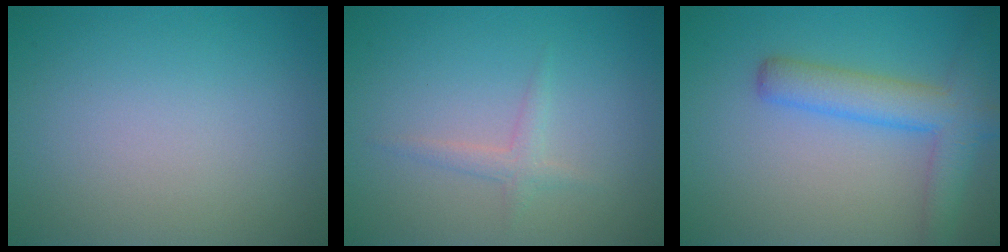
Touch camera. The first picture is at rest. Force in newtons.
{"total": 1.3, "press": 1.3, "slide": 0.0}
{"total": 4.8, "press": 4.8, "slide": 0.1}